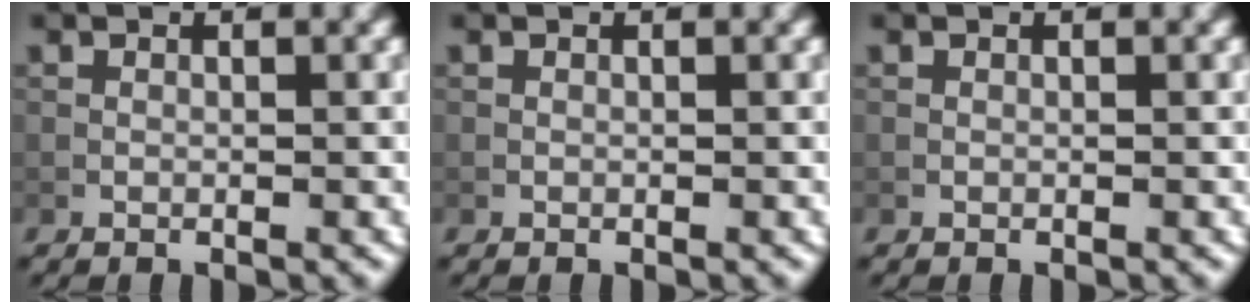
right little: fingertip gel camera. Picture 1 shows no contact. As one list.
[{"total": 0.0}, {"total": 0.0}]